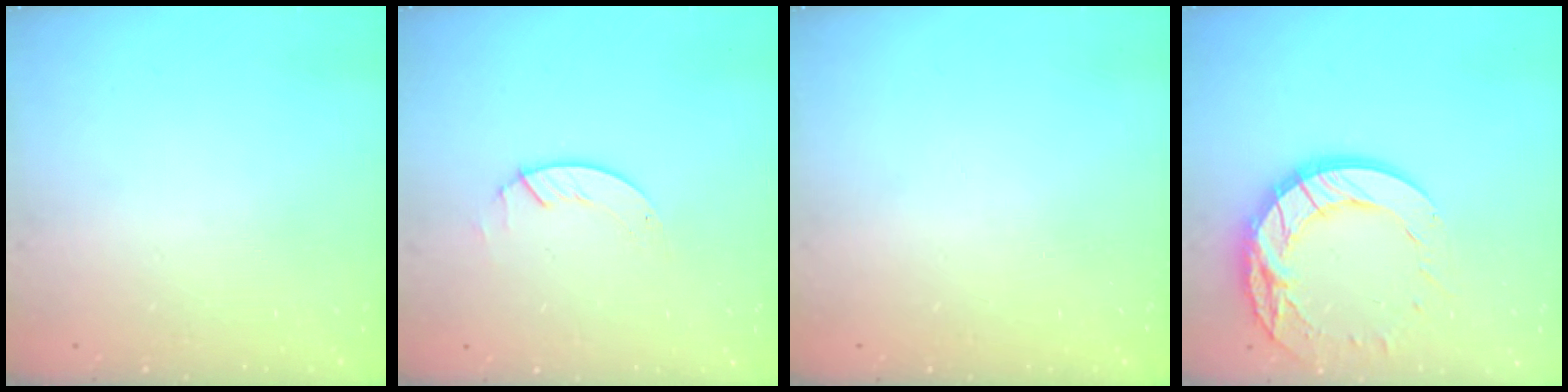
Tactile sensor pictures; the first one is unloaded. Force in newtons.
{"total": 1.4, "press": 1.4, "slide": 0.2}
{"total": 0.0}
{"total": 14.4, "press": 14.4, "slide": 0.7}